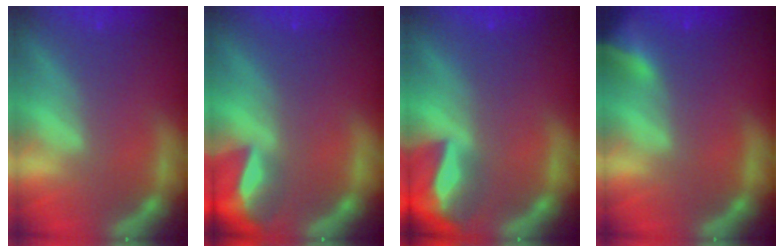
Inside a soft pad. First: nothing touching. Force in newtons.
{"total": 6.9}
{"total": 8.5}
{"total": 3.9}